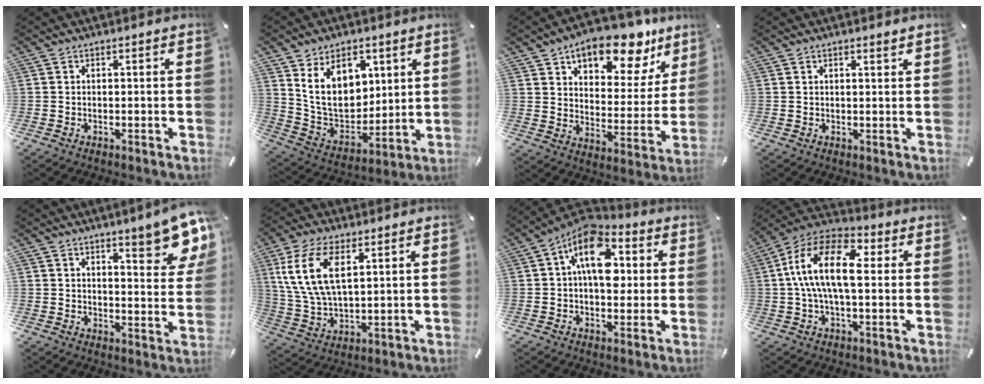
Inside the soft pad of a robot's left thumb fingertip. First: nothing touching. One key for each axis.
{"total": 14.9, "fx": 6.5, "fy": 11.0, "fz": 7.7, "tx": -0.150, "ty": -0.031, "tz": 0.127}
{"total": 15.6, "fx": 11.8, "fy": 7.1, "fz": 7.1, "tx": -0.100, "ty": -0.091, "tz": 0.200}
{"total": 1.1, "fx": 0.9, "fy": 0.3, "fz": 0.6, "tx": -0.011, "ty": -0.001, "tz": 0.015}
{"total": 10.0, "fx": 7.8, "fy": 3.6, "fz": 5.0, "tx": -0.046, "ty": -0.060, "tz": 0.136}
{"total": 12.6, "fx": 5.2, "fy": 6.6, "fz": 9.3, "tx": -0.231, "ty": -0.005, "tz": 0.089}
{"total": 15.0, "fx": 3.6, "fy": 9.1, "fz": 11.4, "tx": -0.180, "ty": -0.017, "tz": 0.061}
{"total": 15.3, "fx": 1.8, "fy": 7.7, "fz": 13.0, "tx": -0.274, "ty": 0.006, "tz": 0.030}